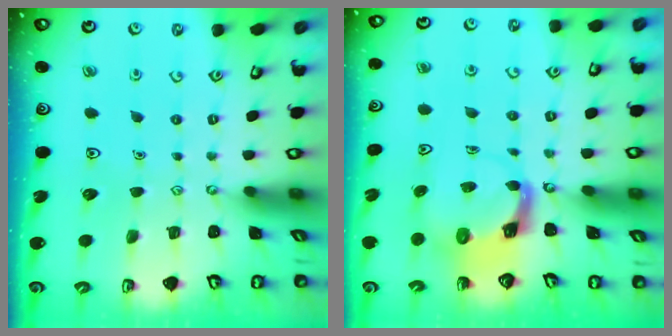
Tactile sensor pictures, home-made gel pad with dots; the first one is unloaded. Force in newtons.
{"total": 3.9, "press": 3.9, "slide": 0.4}